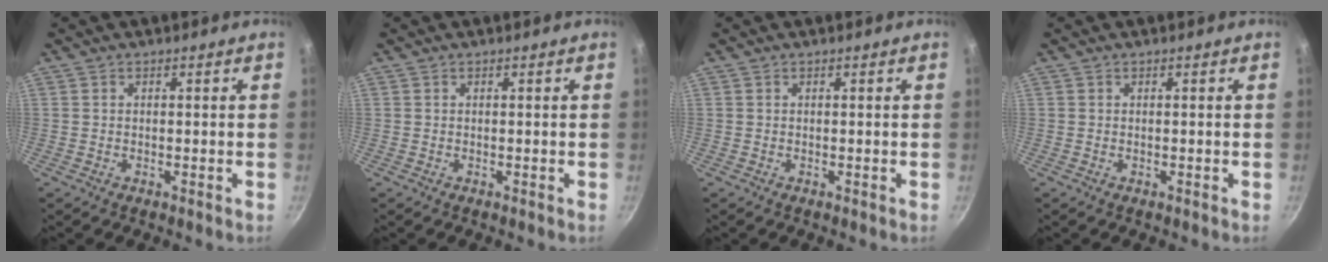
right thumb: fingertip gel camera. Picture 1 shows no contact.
{"total": 0.0}
{"total": 0.0}
{"total": 0.0}